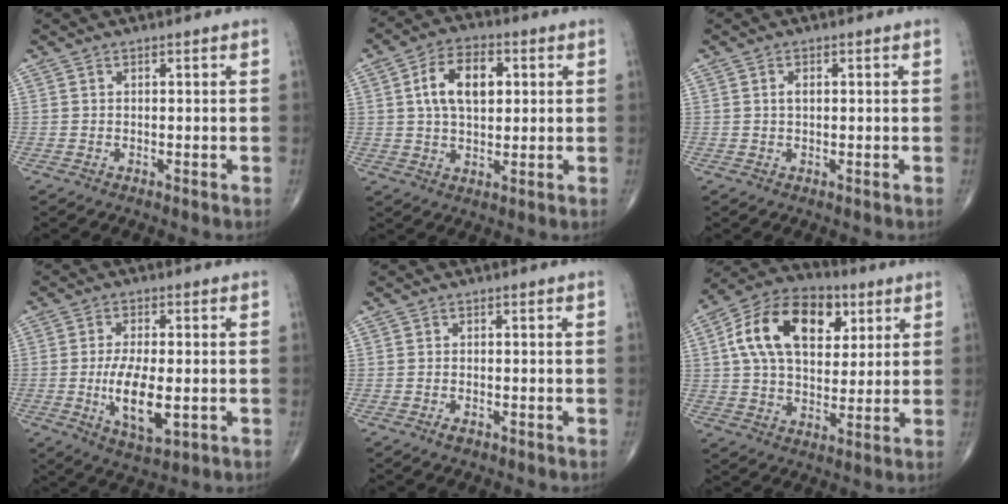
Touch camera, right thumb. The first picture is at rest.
{"total": 10.7, "force": [2.4, 6.4, 8.3], "torque": [-0.132, 0.008, 0.038]}
{"total": 1.7, "force": [0.3, 1.0, 1.3], "torque": [-0.025, 0.004, 0.006]}
{"total": 10.4, "force": [-1.9, 4.4, 9.2], "torque": [-0.162, -0.010, -0.028]}
{"total": 1.5, "force": [-1.0, 0.7, 0.9], "torque": [-0.018, 0.002, -0.017]}
{"total": 18.8, "force": [5.8, 11.8, 13.5], "torque": [-0.209, 0.003, 0.091]}